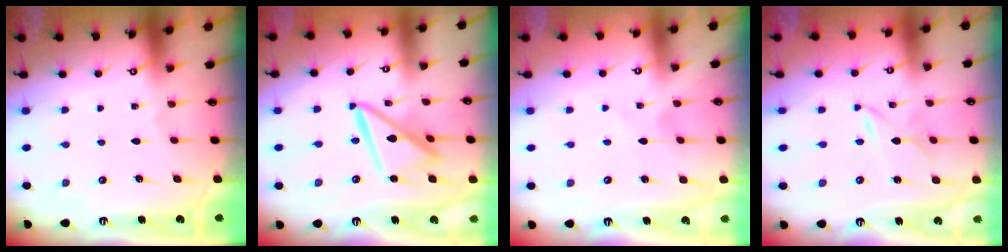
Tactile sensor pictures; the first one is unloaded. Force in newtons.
{"total": 13.5, "press": 13.4, "slide": 1.4}
{"total": 1.3, "press": 1.3, "slide": 0.1}
{"total": 1.9, "press": 1.9, "slide": 0.3}